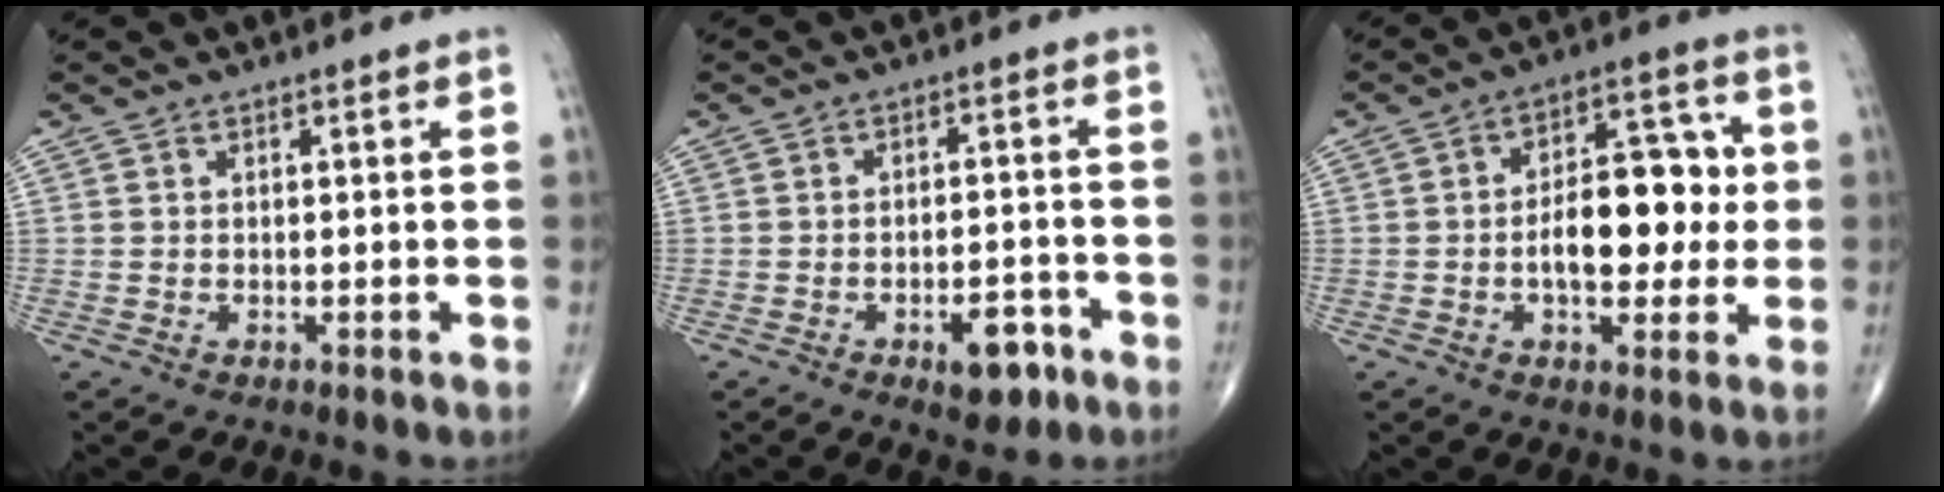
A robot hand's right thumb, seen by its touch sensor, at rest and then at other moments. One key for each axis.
{"total": 6.7, "fx": -3.5, "fy": 3.2, "fz": 4.6, "tx": -0.045, "ty": 0.024, "tz": -0.046}
{"total": 13.5, "fx": -0.6, "fy": 7.4, "fz": 11.2, "tx": -0.132, "ty": 0.027, "tz": -0.013}